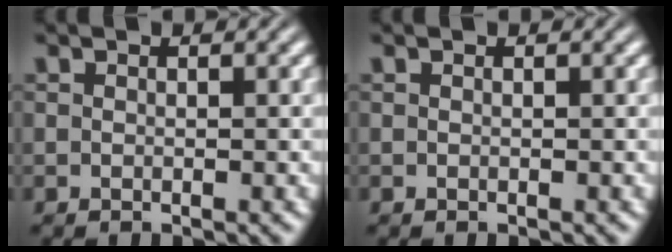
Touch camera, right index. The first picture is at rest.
{"total": 0.0}